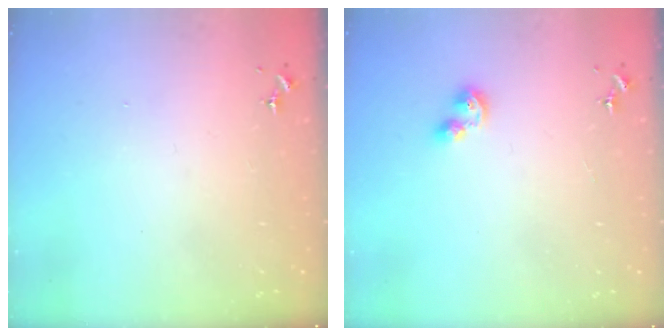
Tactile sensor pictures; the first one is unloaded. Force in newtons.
{"total": 6.8, "press": 6.8, "slide": 0.5}